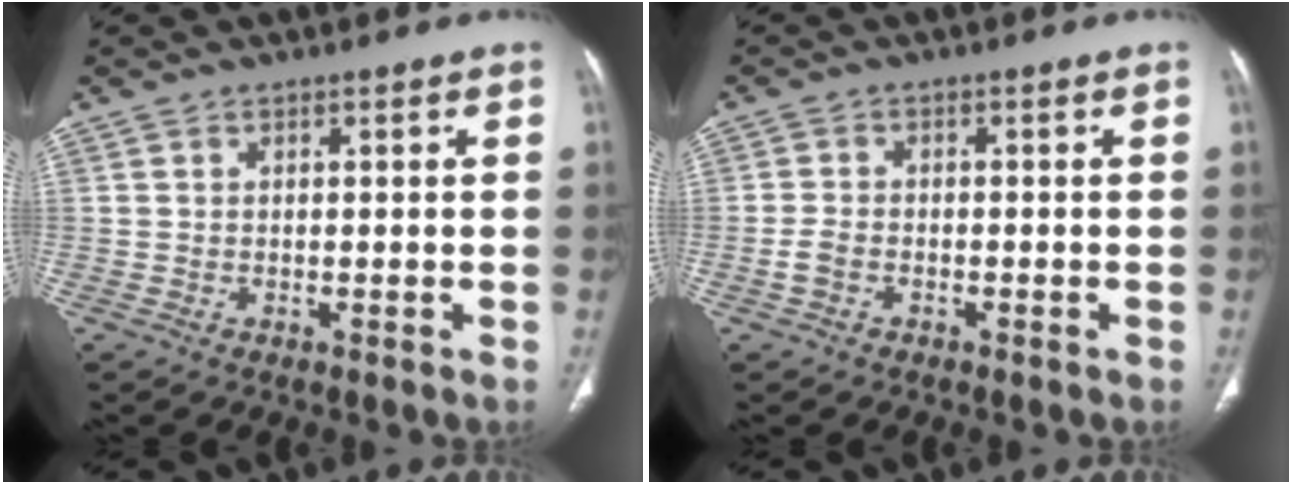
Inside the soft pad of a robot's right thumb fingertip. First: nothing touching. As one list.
[{"total": 2.3, "force": [-1.1, 1.5, 1.4], "torque": [-0.035, 0.008, -0.021]}]